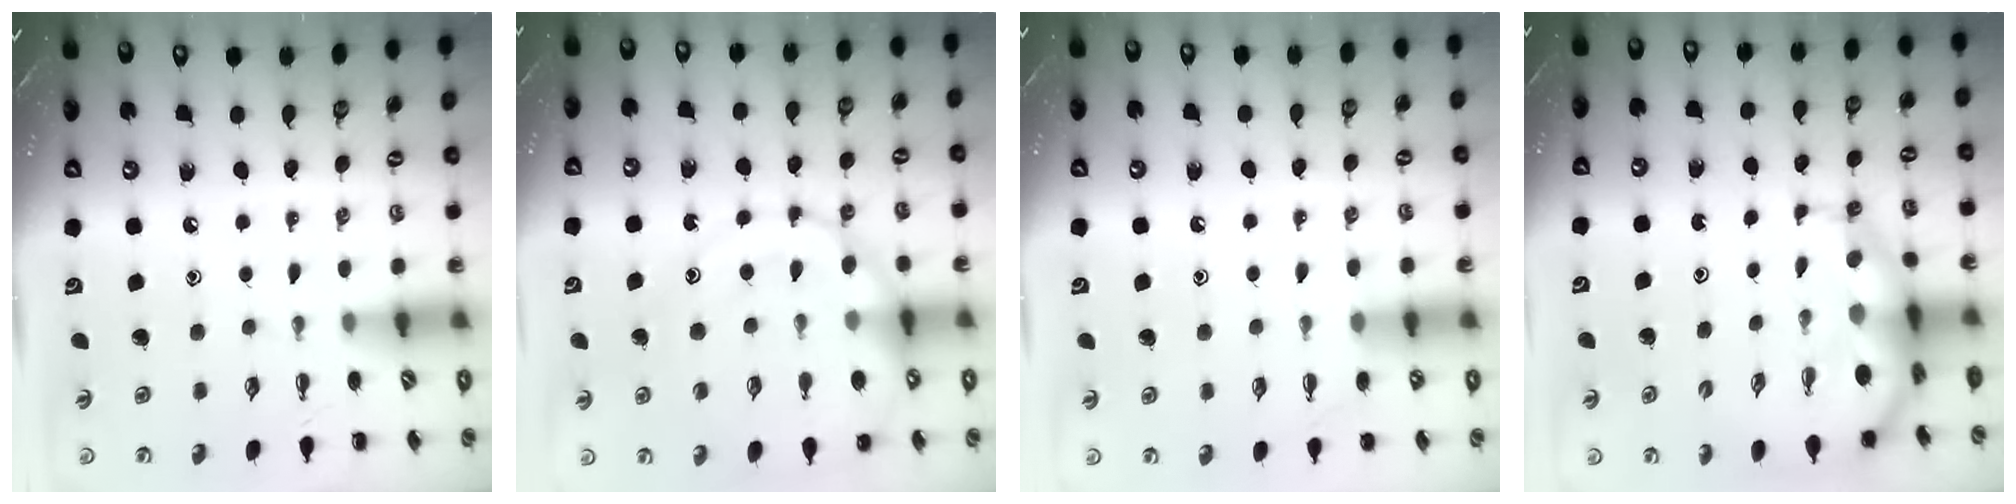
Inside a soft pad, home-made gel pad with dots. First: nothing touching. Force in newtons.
{"total": 17.0, "press": 16.8, "slide": 2.8}
{"total": 5.4, "press": 5.1, "slide": 1.8}
{"total": 7.2, "press": 6.8, "slide": 2.1}